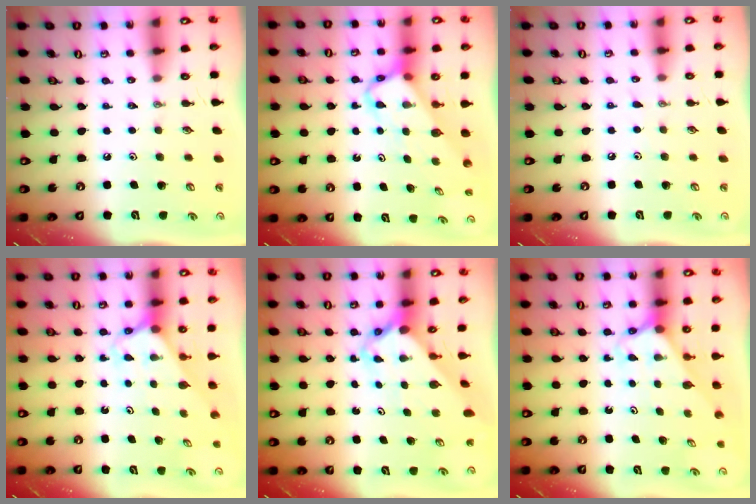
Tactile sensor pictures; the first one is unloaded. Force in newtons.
{"total": 3.8, "press": 3.8, "slide": 0.2}
{"total": 2.3, "press": 2.3, "slide": 0.3}
{"total": 2.6, "press": 2.6, "slide": 0.2}
{"total": 2.9, "press": 2.9, "slide": 0.3}
{"total": 2.5, "press": 2.5, "slide": 0.2}